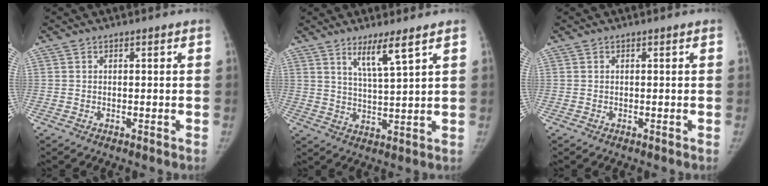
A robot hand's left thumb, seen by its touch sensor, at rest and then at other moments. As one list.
[{"total": 6.3, "force": [4.1, 0.2, 4.9], "torque": [-0.089, -0.036, 0.078]}, {"total": 0.0}]